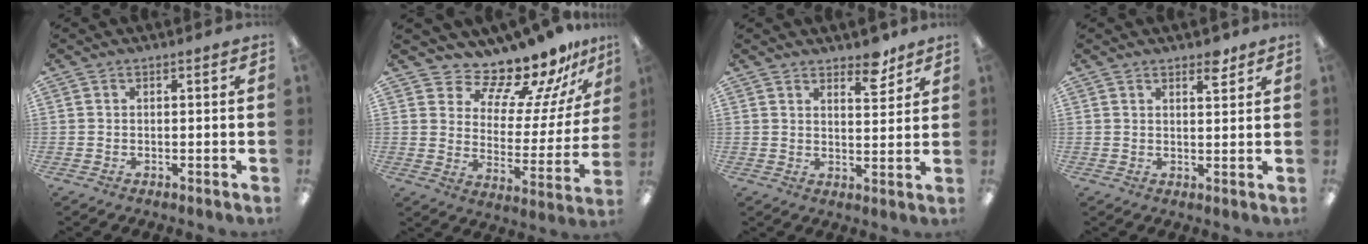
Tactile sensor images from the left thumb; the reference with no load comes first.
{"total": 12.8, "force": [12.1, 2.9, 2.7], "torque": [-0.058, -0.121, 0.209]}
{"total": 6.5, "force": [5.2, 2.6, 2.9], "torque": [-0.013, -0.039, 0.085]}
{"total": 3.8, "force": [3.1, 1.3, 1.7], "torque": [-0.007, -0.019, 0.049]}